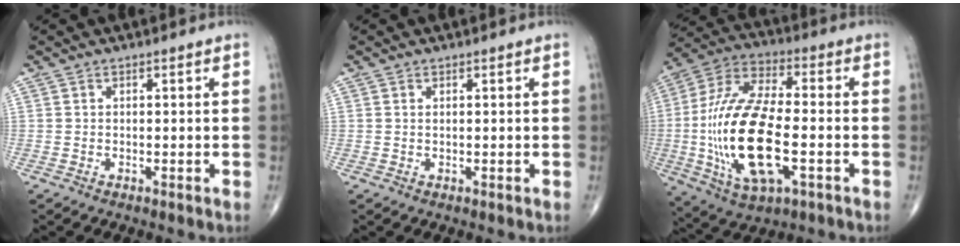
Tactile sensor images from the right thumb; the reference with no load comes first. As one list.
[{"total": 0.0}, {"total": 22.4, "force": [-3.9, 9.6, 19.9], "torque": [-0.417, 0.015, -0.061]}]